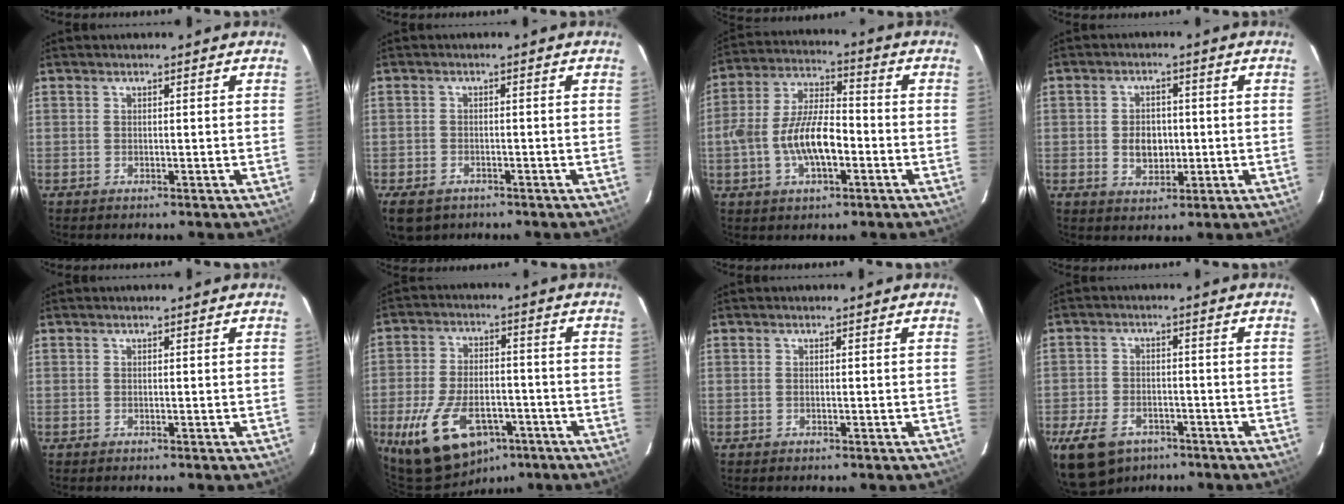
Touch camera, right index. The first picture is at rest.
{"total": 7.3, "force": [-4.6, 4.6, 3.3], "torque": [-0.088, -0.017, -0.077]}
{"total": 11.7, "force": [-3.1, 4.9, 10.1], "torque": [-0.203, 0.010, -0.055]}
{"total": 5.3, "force": [-0.3, 3.9, 3.5], "torque": [-0.064, 0.006, 0.001]}
{"total": 0.0}
{"total": 16.3, "force": [-8.5, 9.0, 10.6], "torque": [-0.216, -0.010, -0.132]}
{"total": 0.0}
{"total": 12.8, "force": [-8.1, 7.7, 6.2], "torque": [-0.159, -0.009, -0.132]}